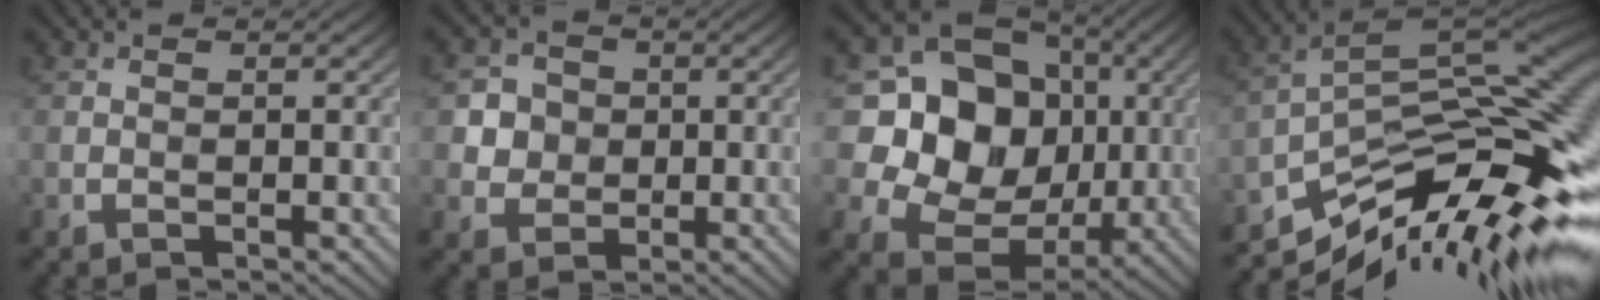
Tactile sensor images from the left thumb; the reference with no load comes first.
{"total": 4.5, "force": [0.4, 4.3, 1.4], "torque": [-0.045, 0.002, -0.004]}
{"total": 16.4, "force": [1.7, 14.1, 8.2], "torque": [-0.195, 0.002, 0.027]}
{"total": 14.5, "force": [-6.2, 5.4, 11.9], "torque": [-0.181, 0.000, -0.112]}